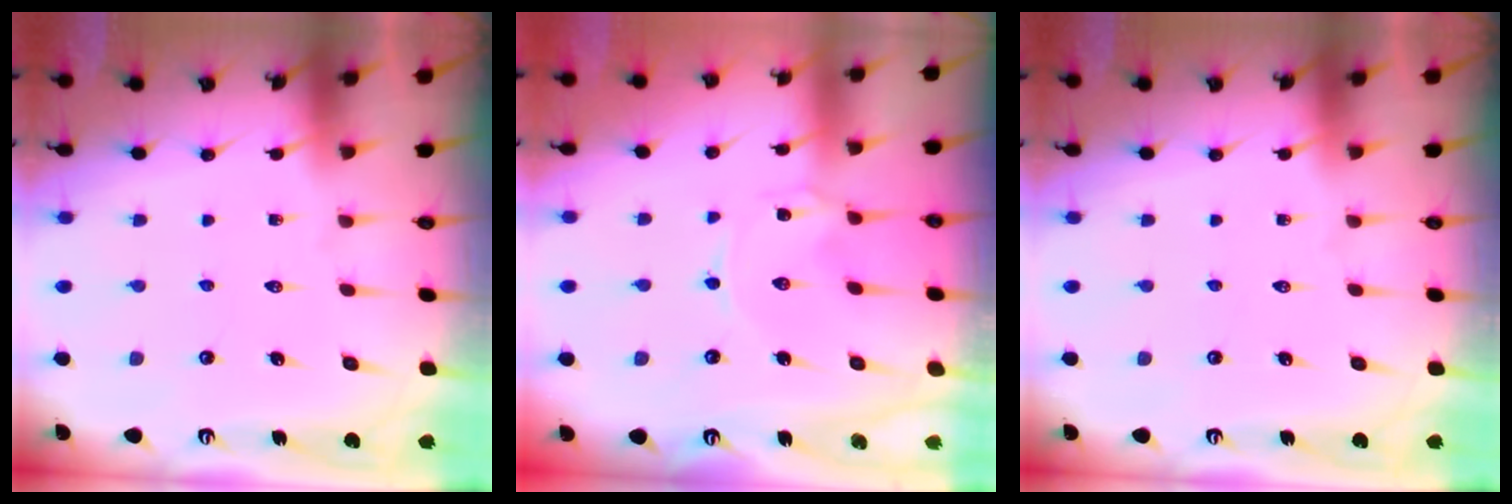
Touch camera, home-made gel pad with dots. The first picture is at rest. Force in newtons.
{"total": 0.0}
{"total": 0.0}